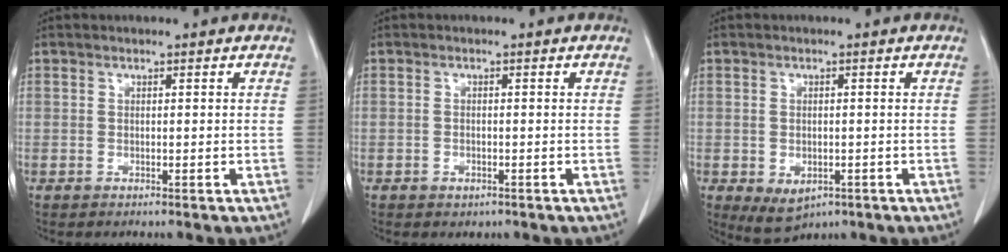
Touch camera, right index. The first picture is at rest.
{"total": 1.2, "force": [-0.6, 0.9, 0.5], "torque": [-0.006, 0.002, -0.003]}
{"total": 4.6, "force": [-1.7, 3.2, 2.8], "torque": [-0.046, -0.005, -0.009]}